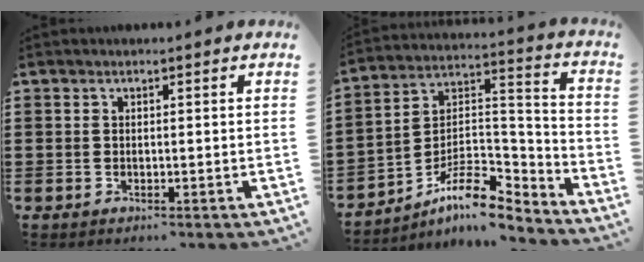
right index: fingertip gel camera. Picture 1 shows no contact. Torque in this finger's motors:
{"motor_torque": [0.89, 1.20, -0.02, 0.05]}